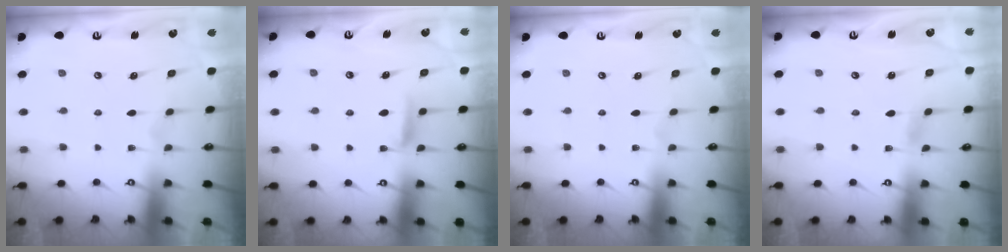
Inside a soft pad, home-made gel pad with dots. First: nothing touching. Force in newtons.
{"total": 5.4, "press": 5.3, "slide": 0.6}
{"total": 0.0}
{"total": 2.3, "press": 2.3, "slide": 0.3}